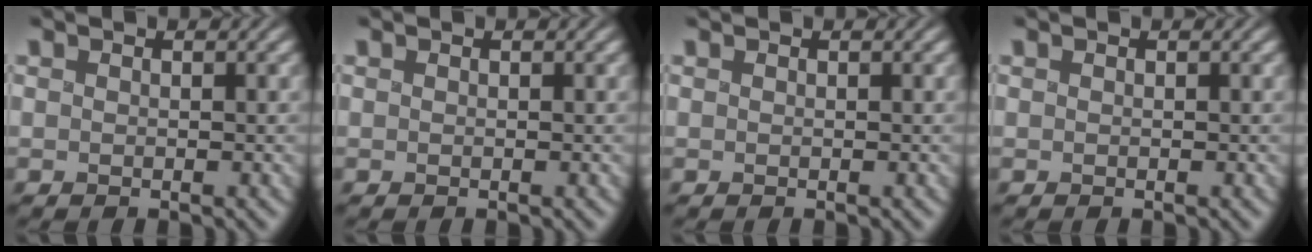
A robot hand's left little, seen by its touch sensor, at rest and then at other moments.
{"total": 0.0}
{"total": 0.0}
{"total": 0.0}